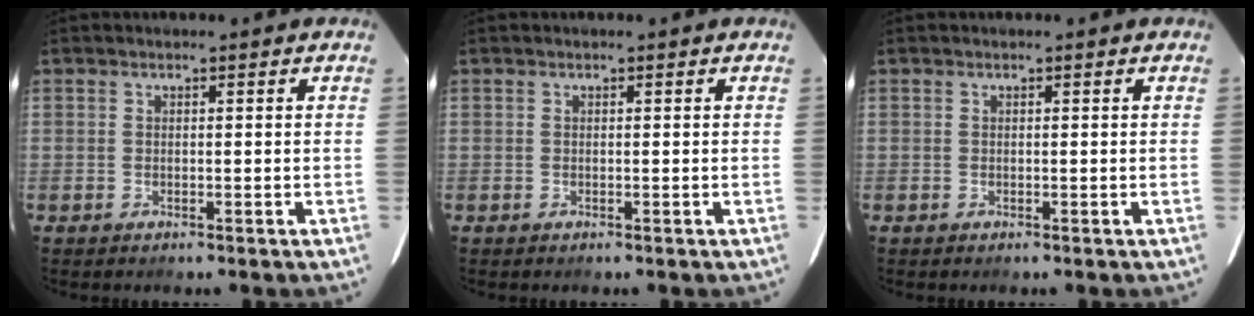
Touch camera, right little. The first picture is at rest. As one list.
[{"total": 0.0}, {"total": 0.0}]